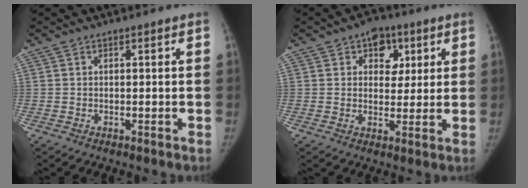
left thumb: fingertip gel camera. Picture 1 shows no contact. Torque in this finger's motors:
{"motor_torque": [0.79, 0.65, 0.71, -0.24, 0.16]}